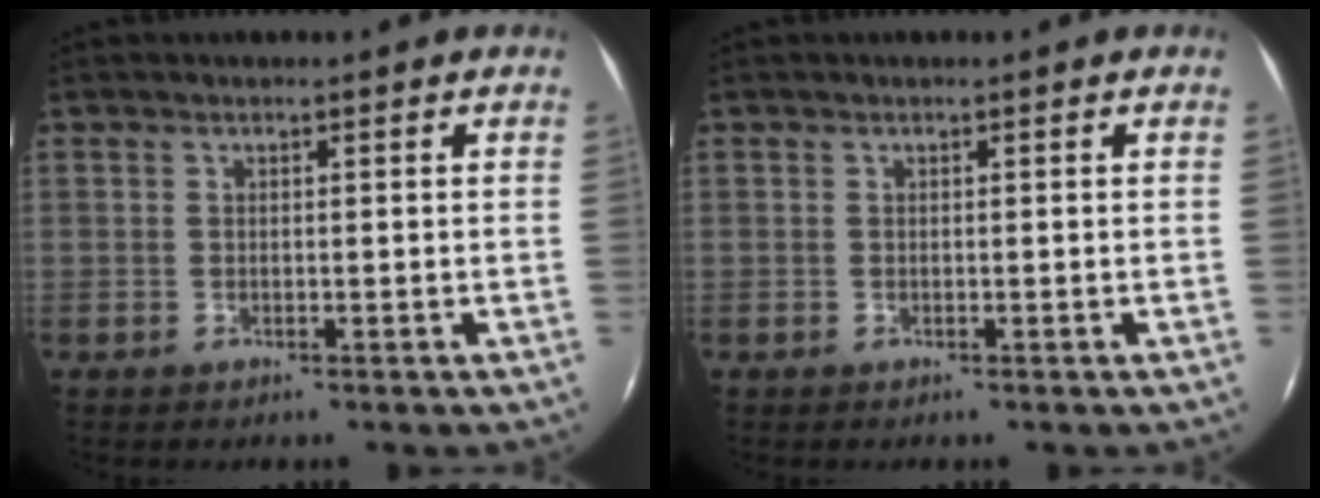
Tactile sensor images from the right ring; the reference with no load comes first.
{"total": 0.0}